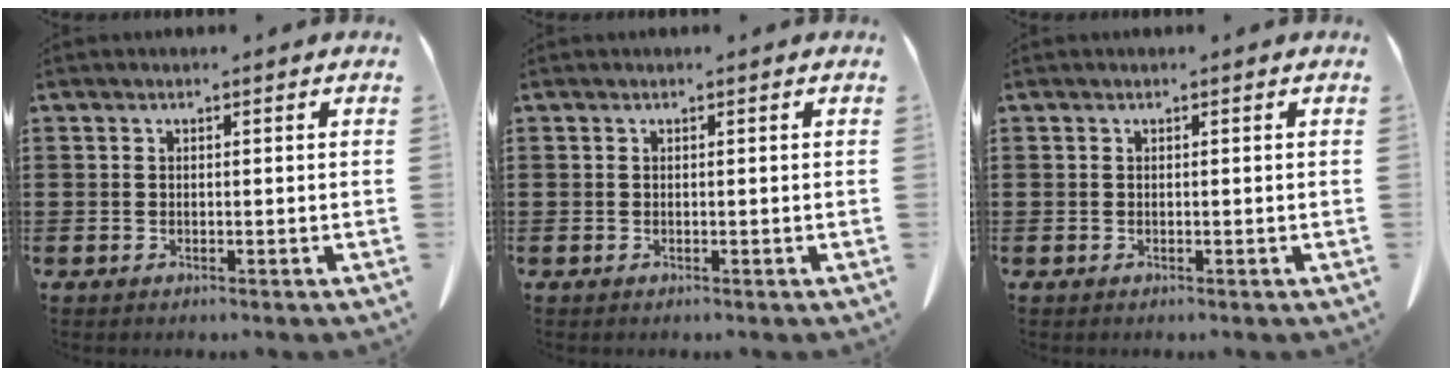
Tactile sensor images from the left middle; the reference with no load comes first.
{"total": 0.0}
{"total": 0.0}